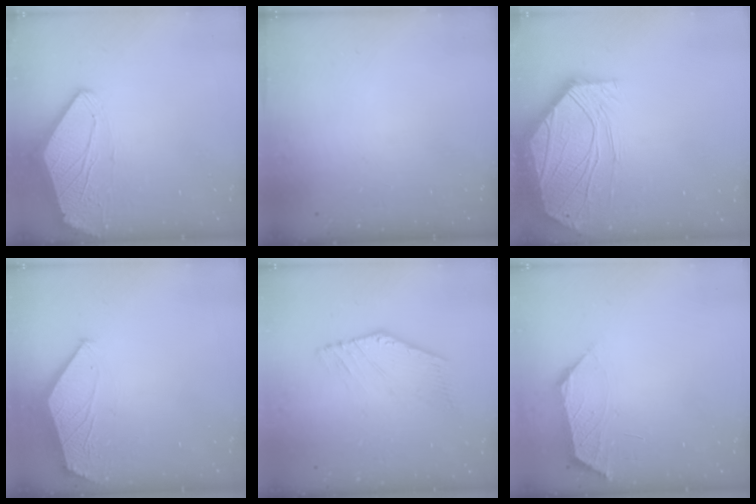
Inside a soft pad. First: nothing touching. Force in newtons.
{"total": 0.0}
{"total": 6.2, "press": 6.1, "slide": 1.0}
{"total": 1.6, "press": 1.5, "slide": 0.4}
{"total": 1.0, "press": 0.8, "slide": 0.5}
{"total": 1.2, "press": 1.2, "slide": 0.4}